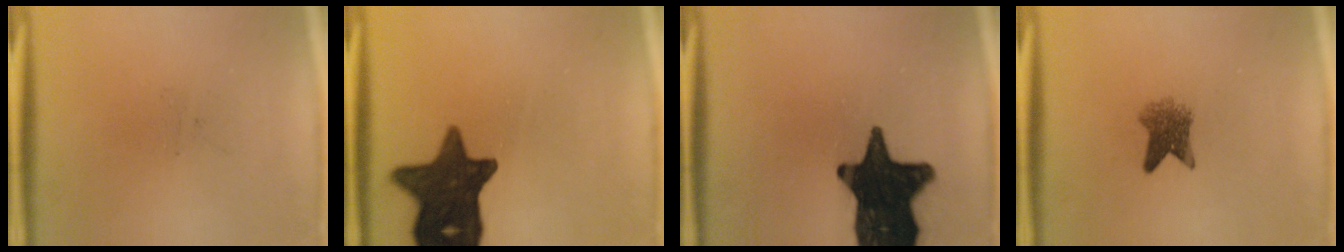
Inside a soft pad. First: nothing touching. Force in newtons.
{"total": 14.6}
{"total": 18.8}
{"total": 4.0}